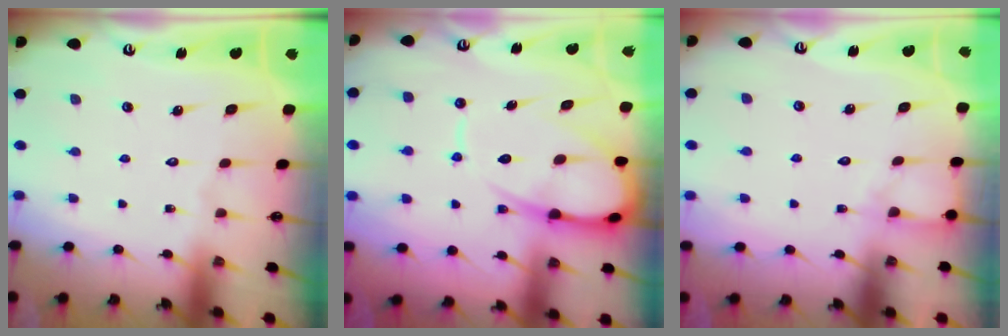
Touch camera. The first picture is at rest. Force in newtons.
{"total": 12.7, "press": 12.6, "slide": 1.3}
{"total": 4.5, "press": 4.5, "slide": 0.5}